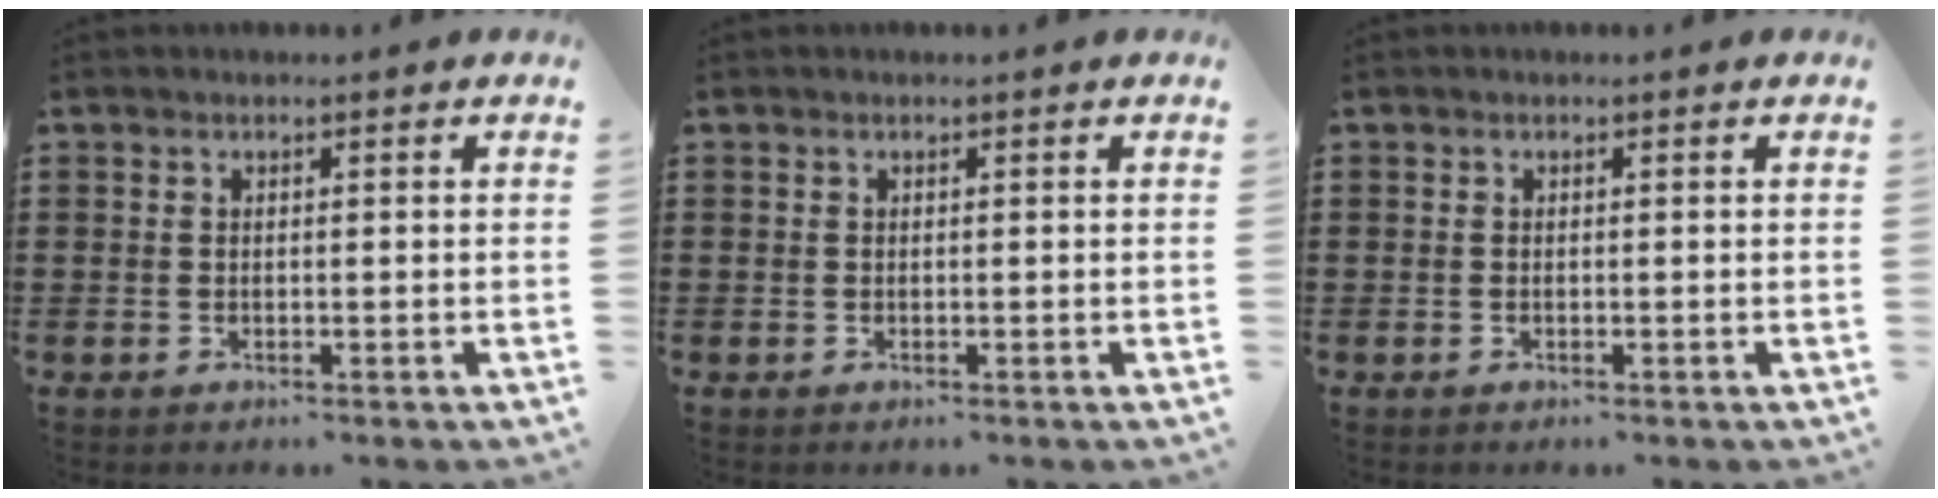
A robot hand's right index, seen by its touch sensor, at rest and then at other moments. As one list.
[{"total": 0.0}, {"total": 0.0}]